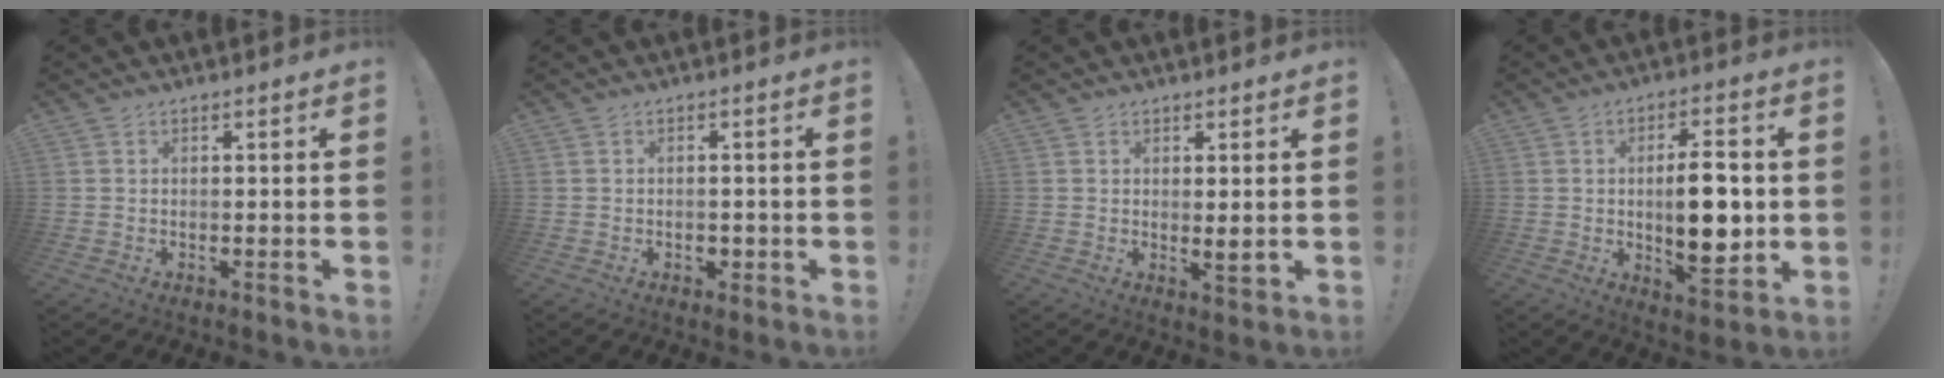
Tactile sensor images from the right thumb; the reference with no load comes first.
{"total": 2.1, "force": [-0.8, 1.5, 1.2], "torque": [-0.012, -0.001, -0.014]}
{"total": 3.2, "force": [1.1, 0.5, 2.9], "torque": [-0.030, -0.018, 0.016]}
{"total": 14.2, "force": [0.1, 5.7, 13.0], "torque": [-0.208, -0.007, -0.007]}